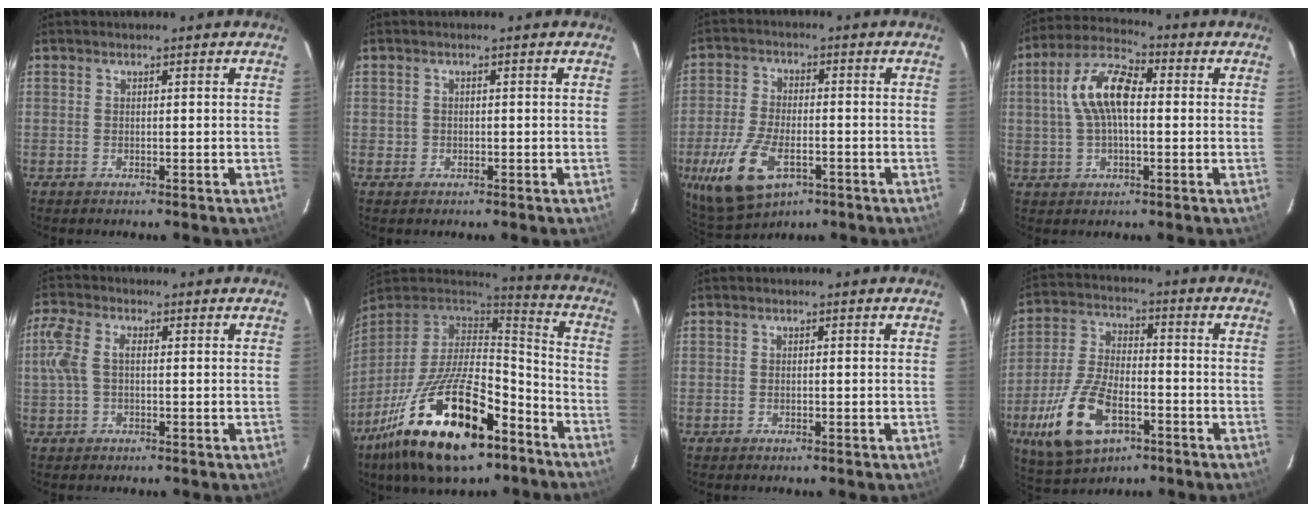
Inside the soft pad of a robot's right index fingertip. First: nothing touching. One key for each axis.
{"total": 1.2, "fx": -0.4, "fy": 1.1, "fz": 0.1, "tx": 0.000, "ty": 0.001, "tz": -0.003}
{"total": 12.5, "fx": -5.4, "fy": 6.2, "fz": 9.5, "tx": -0.213, "ty": -0.020, "tz": -0.094}
{"total": 10.8, "fx": 0.9, "fy": 5.0, "fz": 9.5, "tx": -0.193, "ty": 0.026, "tz": 0.015}
{"total": 5.4, "fx": 0.2, "fy": 3.0, "fz": 4.4, "tx": -0.104, "ty": 0.011, "tz": 0.002}
{"total": 26.9, "fx": -14.9, "fy": 11.1, "fz": 19.4, "tx": -0.372, "ty": -0.027, "tz": -0.241}
{"total": 0.0}
{"total": 15.5, "fx": -6.8, "fy": 7.7, "fz": 11.6, "tx": -0.258, "ty": -0.012, "tz": -0.120}